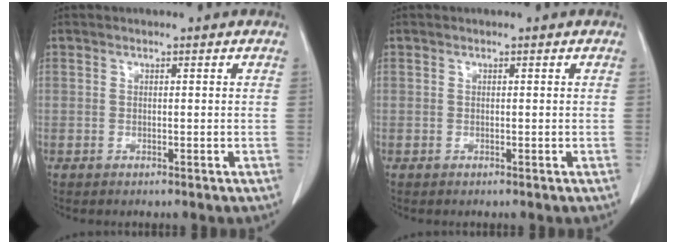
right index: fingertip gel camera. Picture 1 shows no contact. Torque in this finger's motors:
{"motor_torque": [0.00, 0.00, 0.00, 0.00]}